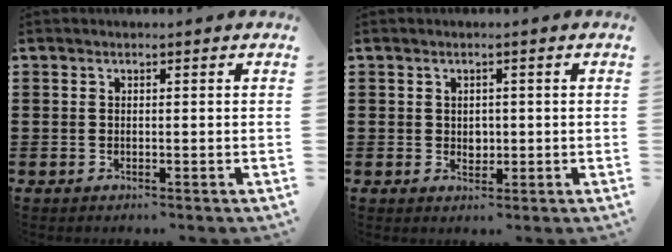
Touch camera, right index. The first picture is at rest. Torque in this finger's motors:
{"motor_torque": [-0.10, 0.14, 0.02, 0.01]}